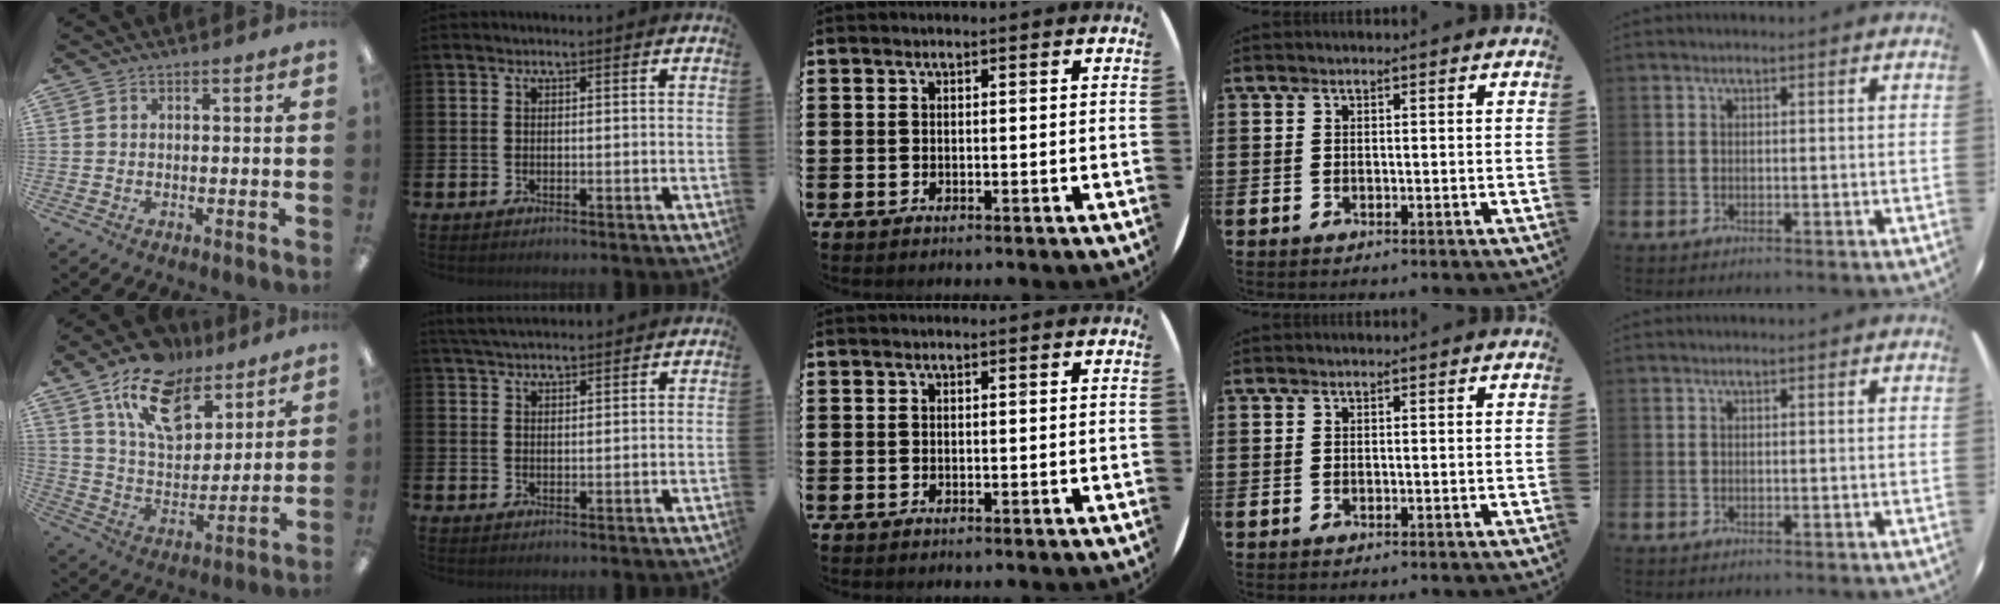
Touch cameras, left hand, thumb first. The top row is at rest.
{"thumb": {"total": 16.4, "force": [10.4, 9.2, 8.6], "torque": [-0.143, -0.047, 0.189]}, "index": {"total": 3.7, "force": [3.6, 0.6, 0.8], "torque": [-0.017, -0.013, 0.066]}}